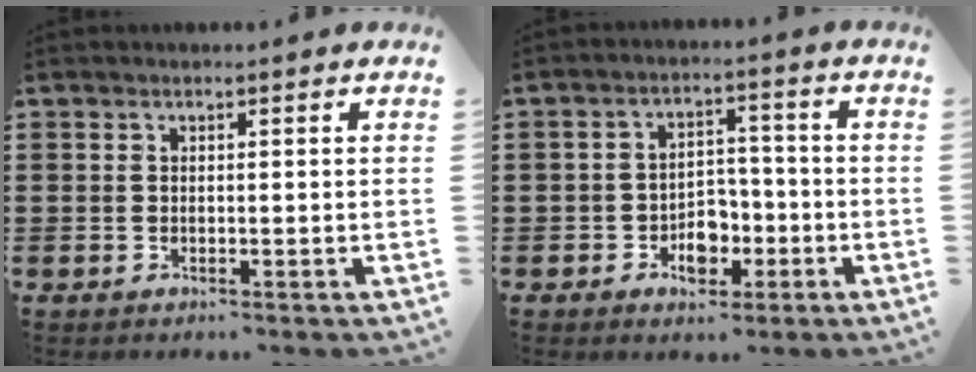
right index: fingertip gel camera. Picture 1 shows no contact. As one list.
[{"total": 4.6, "force": [-2.1, 3.2, 2.6], "torque": [-0.041, 0.002, -0.039]}]